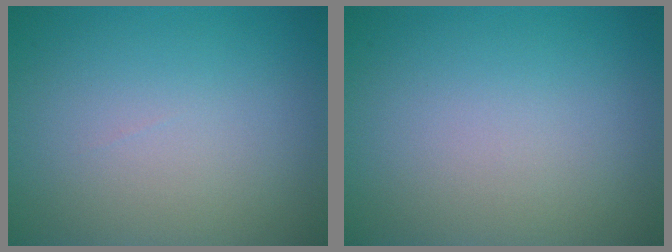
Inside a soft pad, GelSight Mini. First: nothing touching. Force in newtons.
{"total": 0.0}